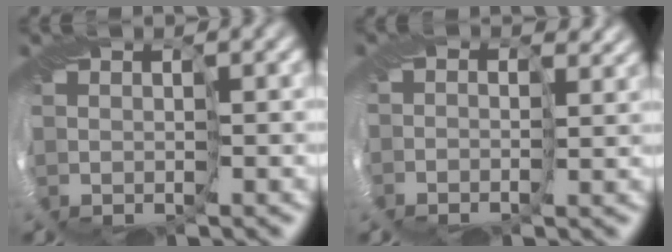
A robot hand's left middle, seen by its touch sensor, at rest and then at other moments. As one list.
[{"total": 2.8, "force": [1.4, 2.2, 1.0], "torque": [-0.024, 0.006, 0.022]}]